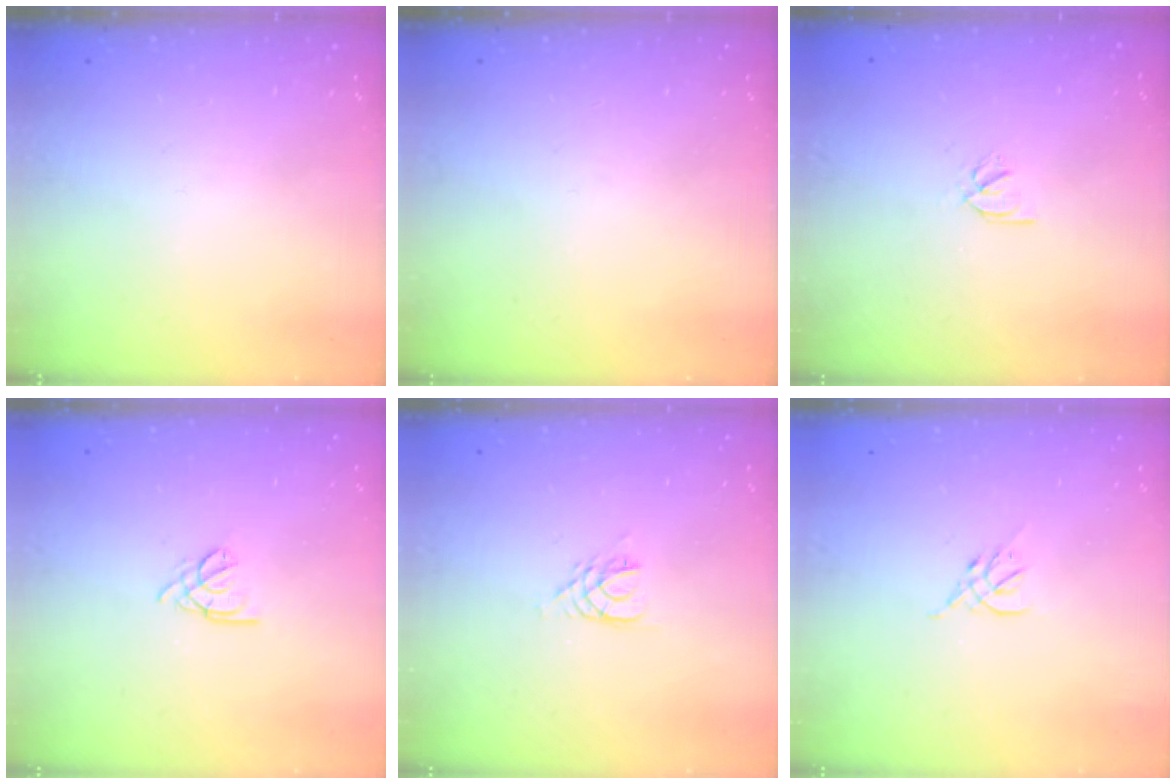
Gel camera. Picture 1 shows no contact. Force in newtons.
{"total": 0.0}
{"total": 2.1, "press": 2.1, "slide": 0.1}
{"total": 1.8, "press": 1.7, "slide": 0.5}
{"total": 3.0, "press": 2.9, "slide": 0.4}
{"total": 2.3, "press": 2.2, "slide": 0.5}